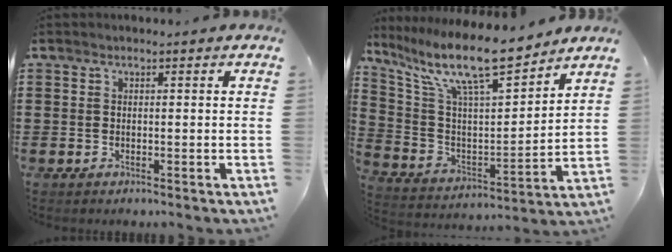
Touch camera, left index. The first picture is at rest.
{"total": 13.2, "force": [10.5, 2.3, 7.7], "torque": [-0.180, -0.058, 0.181]}